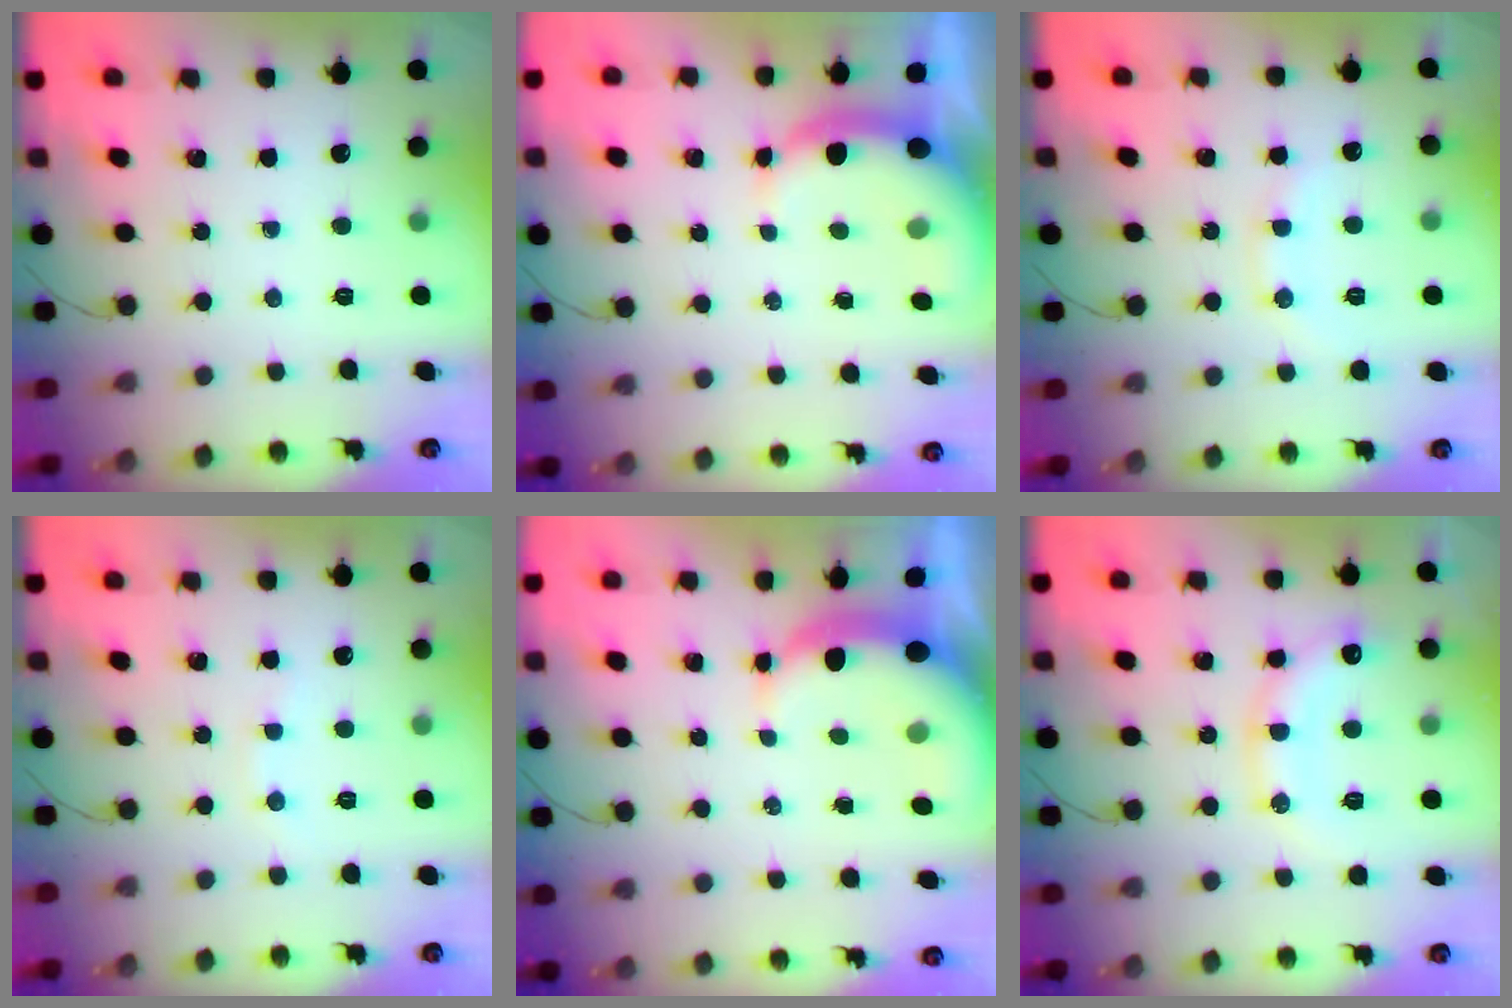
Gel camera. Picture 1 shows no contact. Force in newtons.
{"total": 7.5, "press": 7.5, "slide": 0.7}
{"total": 9.2, "press": 9.1, "slide": 1.0}
{"total": 2.7, "press": 2.6, "slide": 0.8}
{"total": 7.5, "press": 7.4, "slide": 1.3}
{"total": 13.3, "press": 13.3, "slide": 0.9}